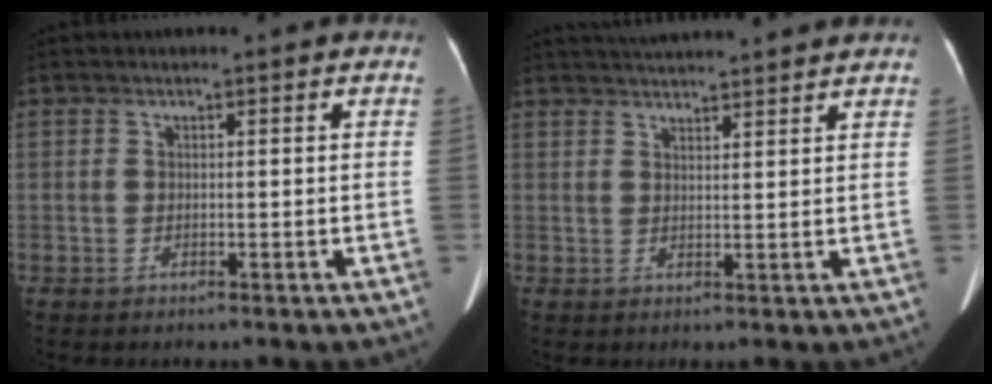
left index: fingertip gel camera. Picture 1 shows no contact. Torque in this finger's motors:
{"motor_torque": [0.85, -1.28, 0.05, 0.01]}